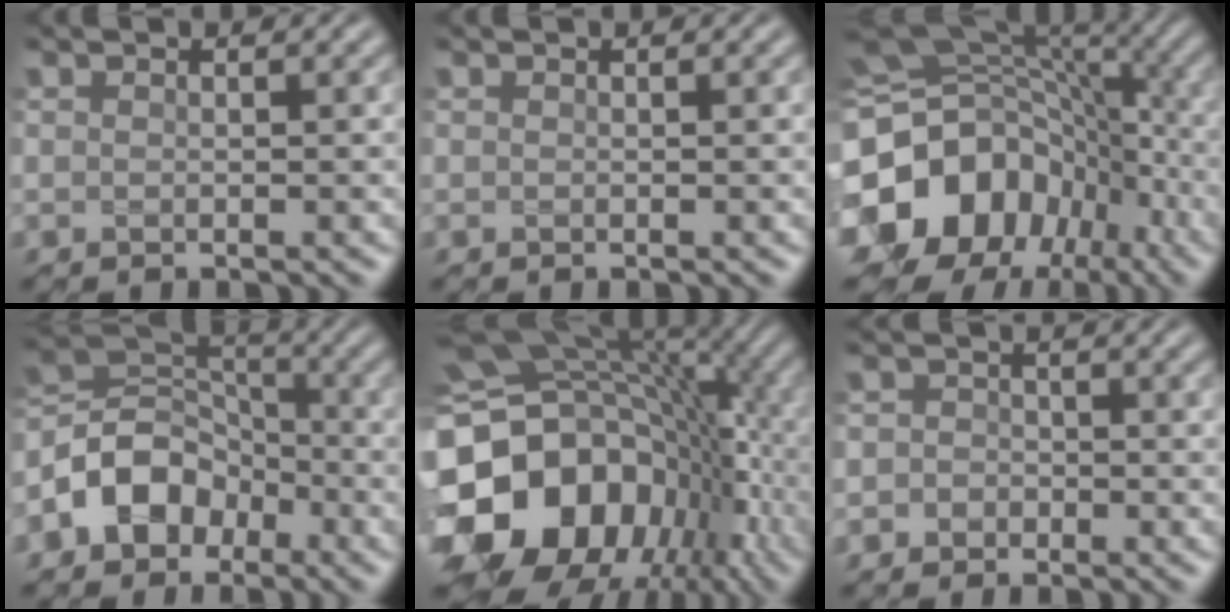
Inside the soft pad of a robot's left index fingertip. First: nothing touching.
{"total": 0.0}
{"total": 21.3, "force": [-7.3, 17.5, 9.7], "torque": [-0.200, -0.035, -0.126]}
{"total": 6.4, "force": [-3.2, 4.7, 2.8], "torque": [-0.039, 0.008, -0.075]}
{"total": 18.6, "force": [-4.8, 14.1, 11.2], "torque": [-0.239, -0.016, -0.084]}
{"total": 2.5, "force": [-0.6, 2.4, 0.5], "torque": [0.022, 0.012, -0.037]}